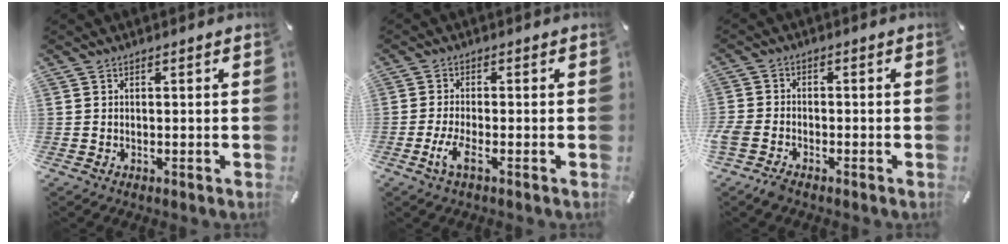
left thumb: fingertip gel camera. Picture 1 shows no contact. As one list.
[{"total": 4.3, "force": [-1.7, 0.9, 3.8], "torque": [-0.090, -0.012, -0.035]}, {"total": 3.7, "force": [-2.8, 1.8, 1.5], "torque": [-0.046, 0.011, -0.057]}]